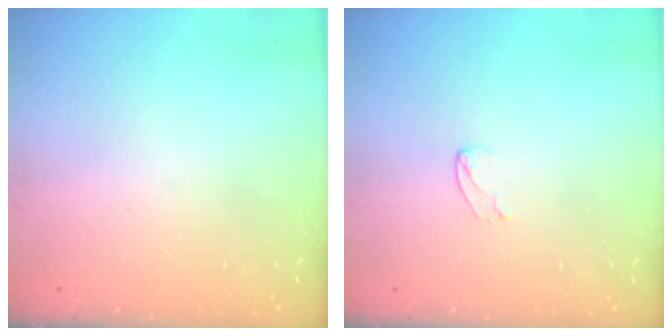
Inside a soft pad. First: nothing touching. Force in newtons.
{"total": 3.6, "press": 3.6, "slide": 0.2}